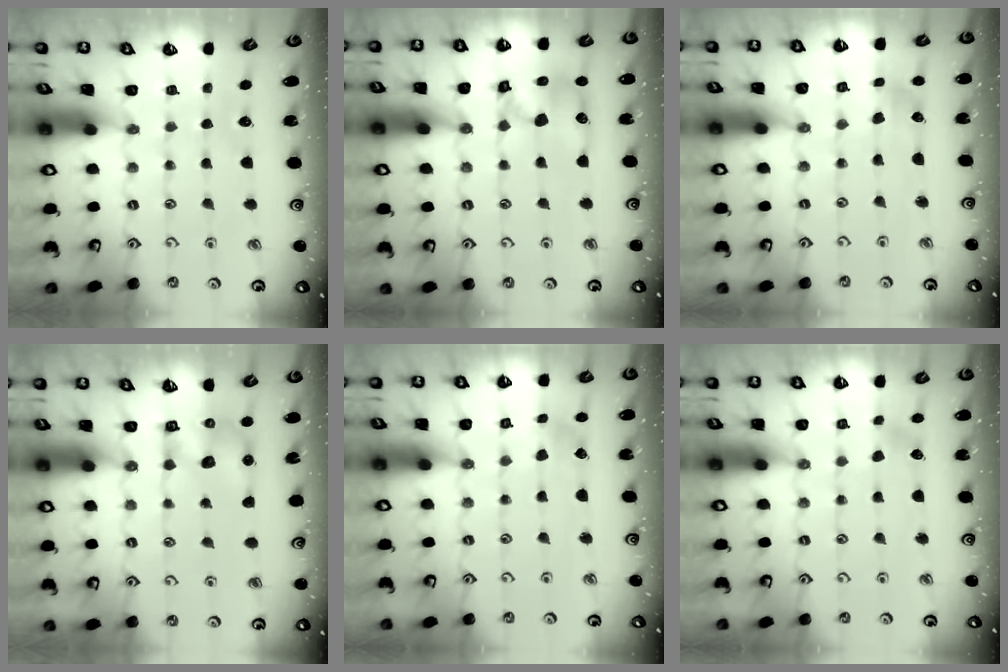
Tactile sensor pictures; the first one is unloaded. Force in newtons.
{"total": 12.6, "press": 12.4, "slide": 1.9}
{"total": 2.5, "press": 2.5, "slide": 0.6}
{"total": 6.1, "press": 6.1, "slide": 1.0}
{"total": 2.6, "press": 2.6, "slide": 0.3}
{"total": 2.5, "press": 2.5, "slide": 0.3}